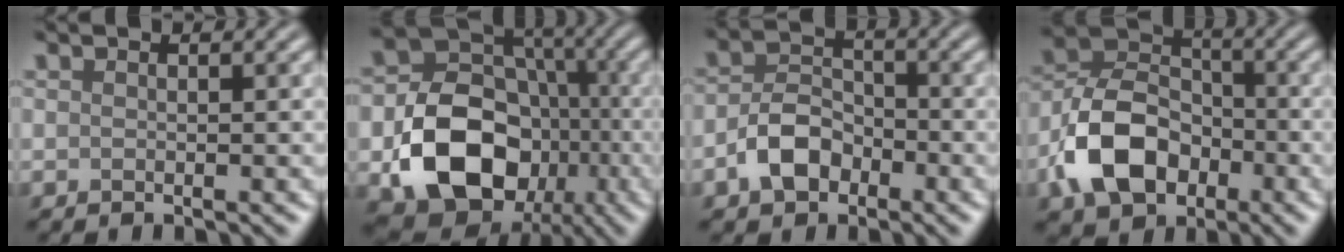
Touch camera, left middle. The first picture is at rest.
{"total": 12.3, "force": [-3.7, 9.3, 7.1], "torque": [-0.131, -0.010, -0.065]}
{"total": 4.1, "force": [-2.0, 2.7, 2.3], "torque": [-0.042, 0.010, -0.045]}
{"total": 8.2, "force": [-3.3, 5.8, 4.8], "torque": [-0.094, 0.011, -0.075]}